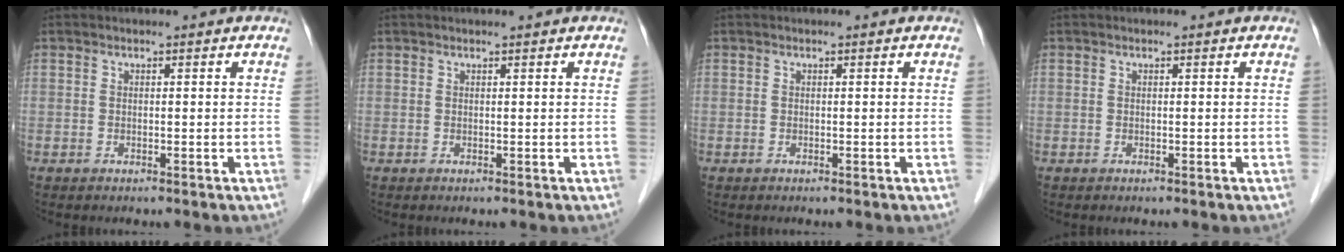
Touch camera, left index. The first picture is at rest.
{"total": 0.5, "force": [0.5, -0.1, 0.2], "torque": [-0.005, 0.002, 0.009]}
{"total": 0.0}
{"total": 0.0}